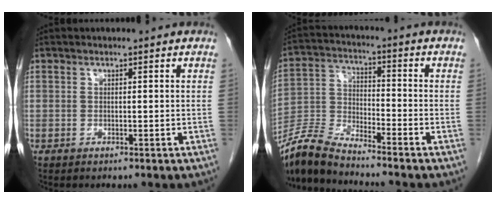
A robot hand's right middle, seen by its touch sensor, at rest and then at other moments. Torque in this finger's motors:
{"motor_torque": [0.10, -0.09, 0.03, 0.06]}